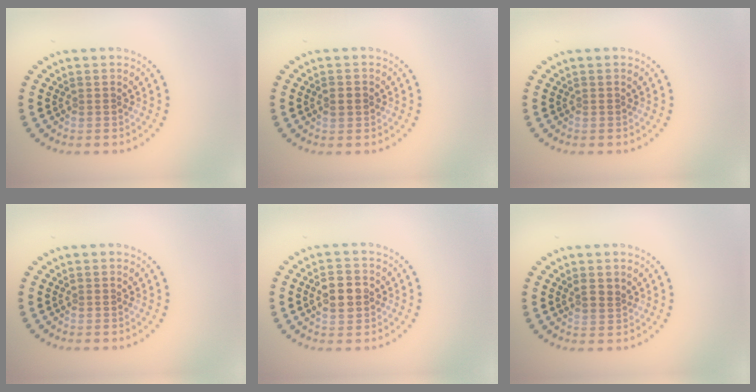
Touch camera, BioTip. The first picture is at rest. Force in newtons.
{"total": 1.2, "press": 1.2, "slide": 0.2}
{"total": 0.0}
{"total": 0.0}
{"total": 3.6, "press": 3.6, "slide": 0.1}
{"total": 1.6, "press": 1.4, "slide": 0.6}